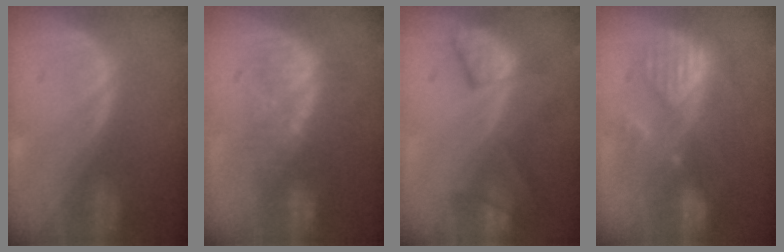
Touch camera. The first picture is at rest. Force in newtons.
{"total": 8.4, "press": 7.8, "slide": 3.0}
{"total": 8.1, "press": 7.6, "slide": 2.7}
{"total": 8.6, "press": 8.6, "slide": 0.3}